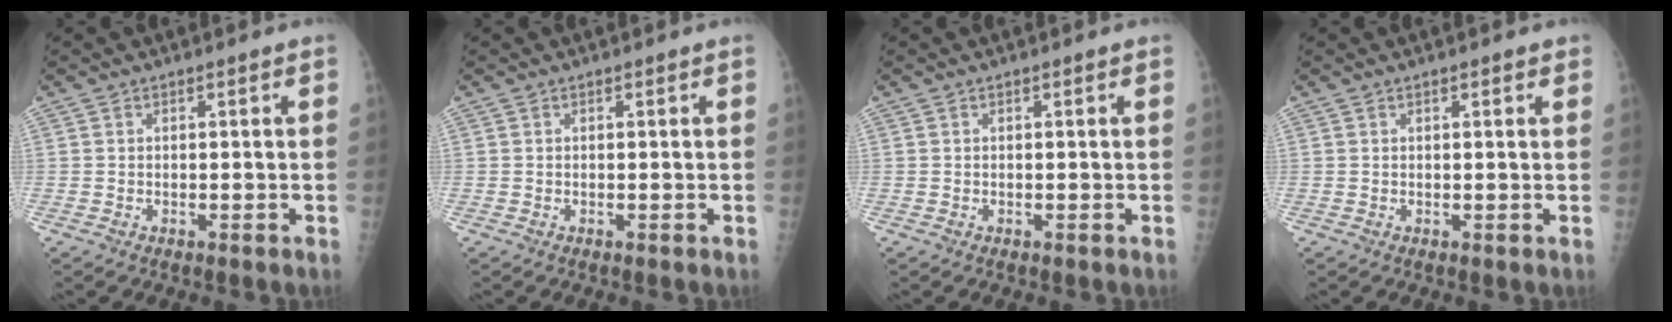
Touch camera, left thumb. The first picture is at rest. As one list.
[{"total": 0.0}, {"total": 0.0}, {"total": 1.3, "force": [0.8, 0.3, 1.0], "torque": [-0.012, -0.001, 0.008]}]